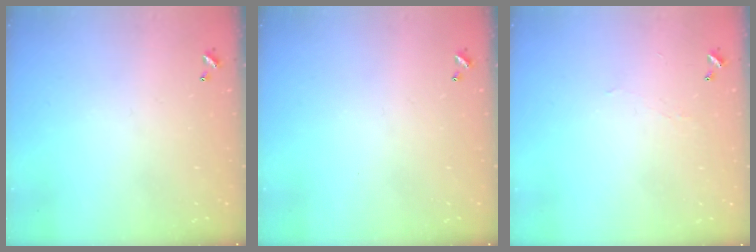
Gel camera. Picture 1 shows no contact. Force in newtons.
{"total": 0.0}
{"total": 0.8, "press": 0.7, "slide": 0.4}